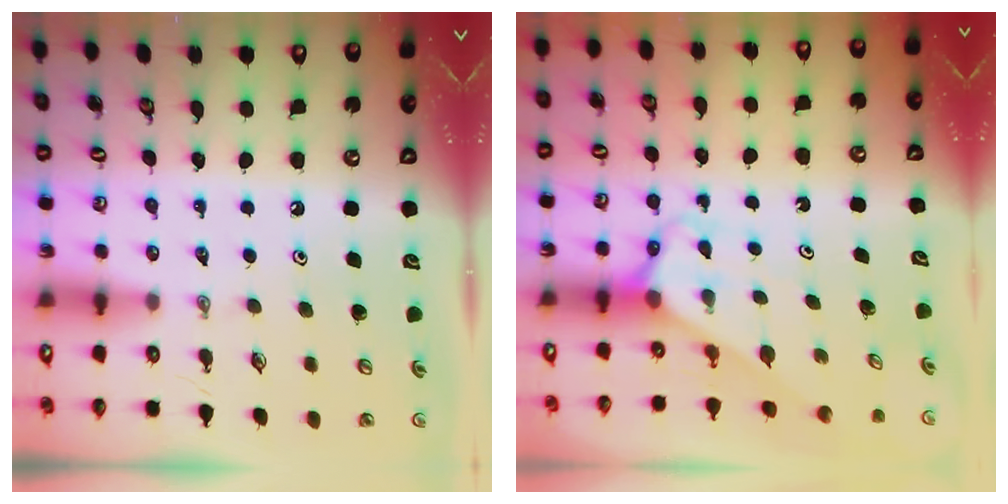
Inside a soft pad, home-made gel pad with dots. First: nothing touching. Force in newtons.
{"total": 2.9, "press": 2.9, "slide": 0.2}